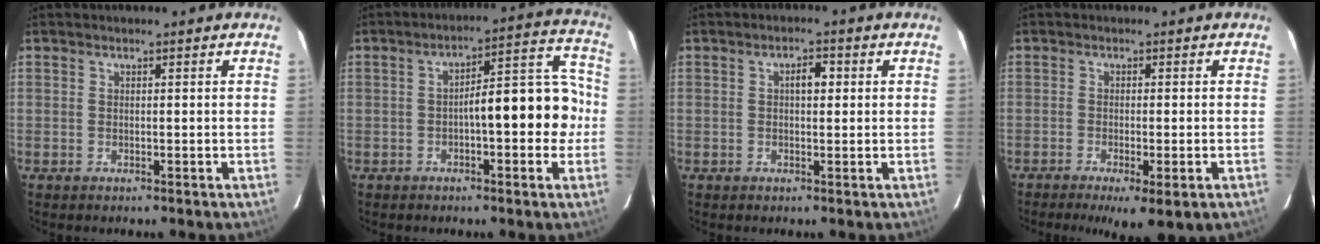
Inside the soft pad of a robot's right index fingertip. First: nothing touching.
{"total": 11.3, "force": [-1.5, 3.2, 10.7], "torque": [-0.136, 0.046, -0.019]}
{"total": 2.6, "force": [0.6, 1.0, 2.4], "torque": [-0.040, 0.009, 0.008]}
{"total": 7.3, "force": [-4.4, 1.4, 5.6], "torque": [-0.077, -0.020, -0.064]}